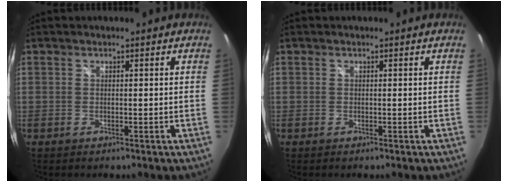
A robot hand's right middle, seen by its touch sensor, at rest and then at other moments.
{"total": 0.0}